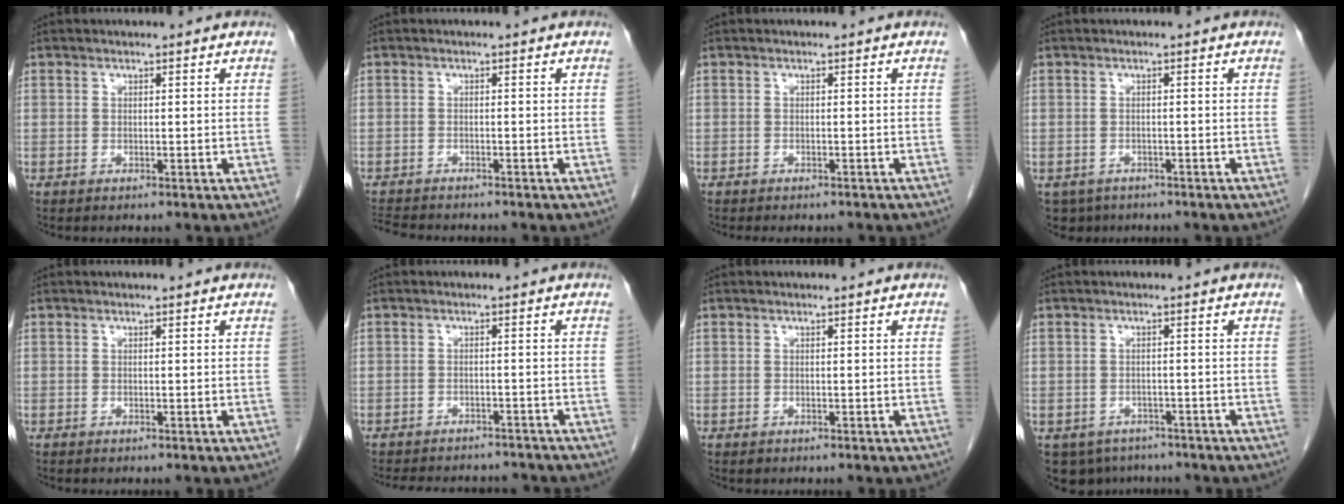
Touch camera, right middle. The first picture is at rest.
{"total": 6.0, "force": [-5.6, 1.1, 2.0], "torque": [-0.033, -0.010, -0.088]}
{"total": 3.7, "force": [-3.2, 1.3, 1.2], "torque": [-0.014, -0.005, -0.037]}
{"total": 4.1, "force": [-2.9, 2.9, 0.6], "torque": [-0.007, 0.000, -0.041]}
{"total": 0.0}
{"total": 12.0, "force": [-10.9, 3.7, 3.3], "torque": [-0.067, 0.010, -0.130]}
{"total": 0.0}
{"total": 6.2, "force": [-4.5, 4.1, 1.0], "torque": [-0.016, 0.002, -0.057]}